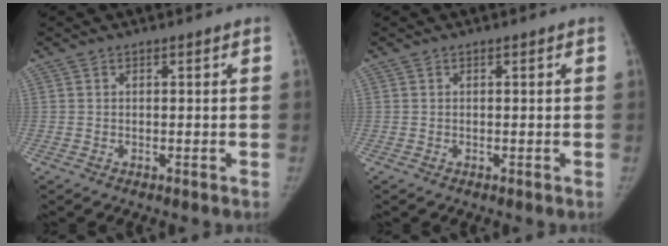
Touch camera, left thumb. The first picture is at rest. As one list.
[{"total": 0.0}]